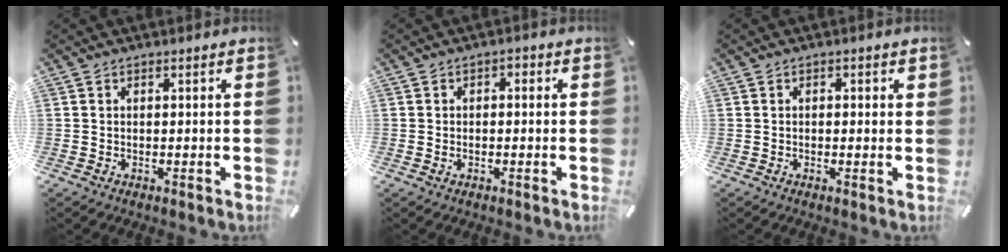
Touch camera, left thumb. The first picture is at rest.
{"total": 1.8, "force": [-0.6, 1.1, 1.2], "torque": [-0.022, 0.004, -0.013]}
{"total": 0.7, "force": [0.0, 0.4, 0.5], "torque": [-0.010, 0.003, -0.001]}